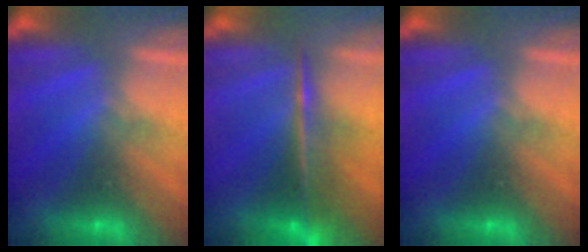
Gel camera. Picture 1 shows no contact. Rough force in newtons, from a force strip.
{"total": 7.9}
{"total": 0.0}